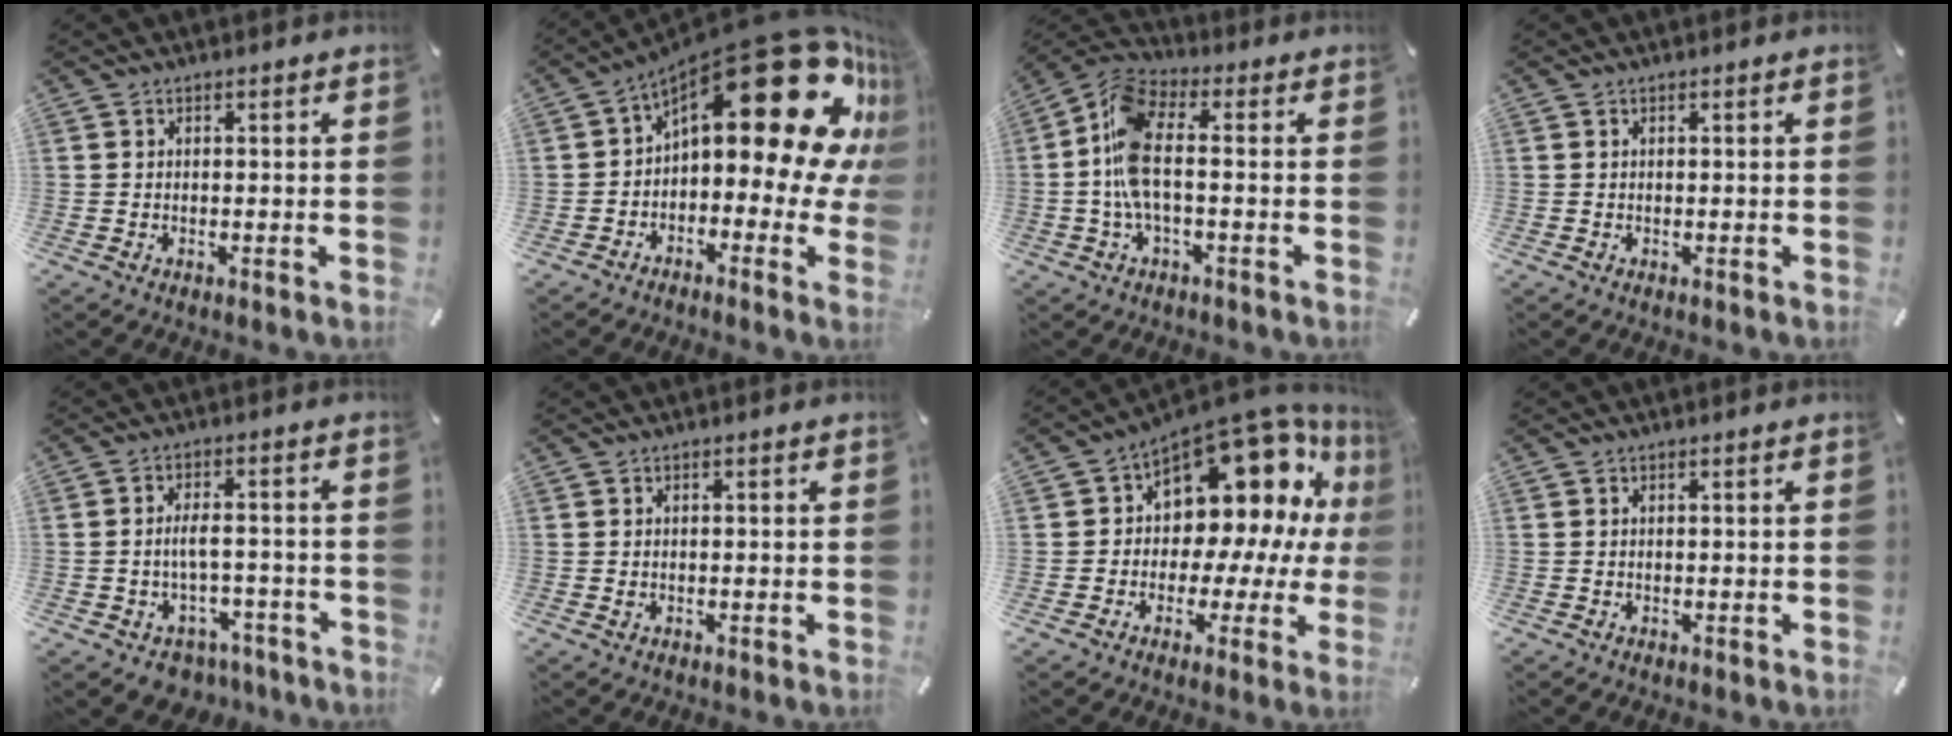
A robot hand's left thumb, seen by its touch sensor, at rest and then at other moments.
{"total": 27.1, "force": [11.9, 11.7, 21.3], "torque": [-0.282, -0.104, 0.205]}
{"total": 11.3, "force": [-0.9, 5.5, 9.9], "torque": [-0.208, 0.003, -0.013]}
{"total": 0.0}
{"total": 5.9, "force": [-1.8, 4.0, 3.9], "torque": [-0.076, 0.019, -0.032]}
{"total": 0.7, "force": [-0.1, 0.5, 0.5], "torque": [-0.010, 0.001, -0.001]}
{"total": 16.7, "force": [8.5, 10.4, 10.0], "torque": [-0.133, -0.087, 0.144]}
{"total": 0.0}